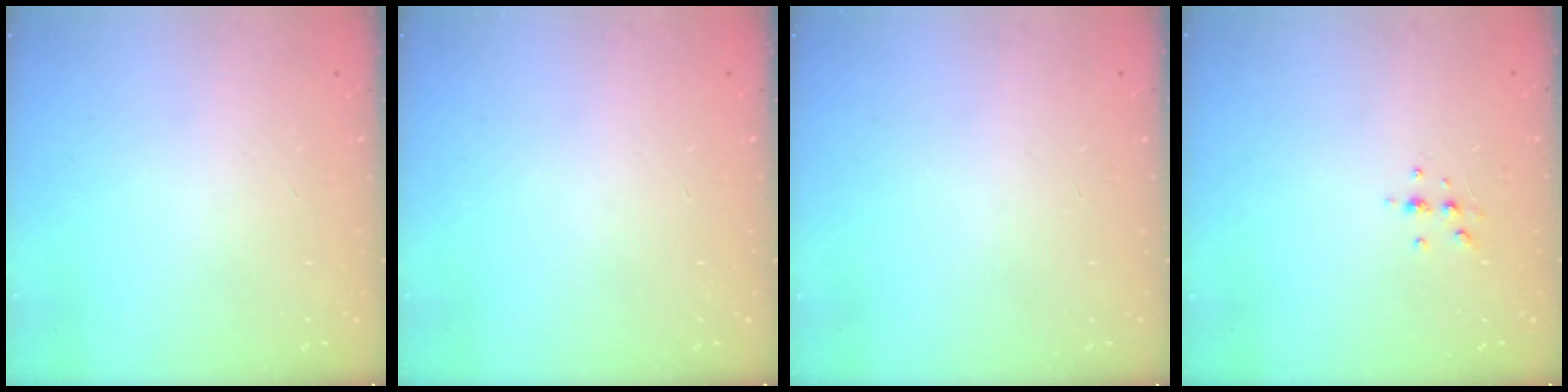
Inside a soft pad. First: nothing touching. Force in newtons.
{"total": 0.0}
{"total": 0.0}
{"total": 5.2, "press": 5.1, "slide": 0.9}